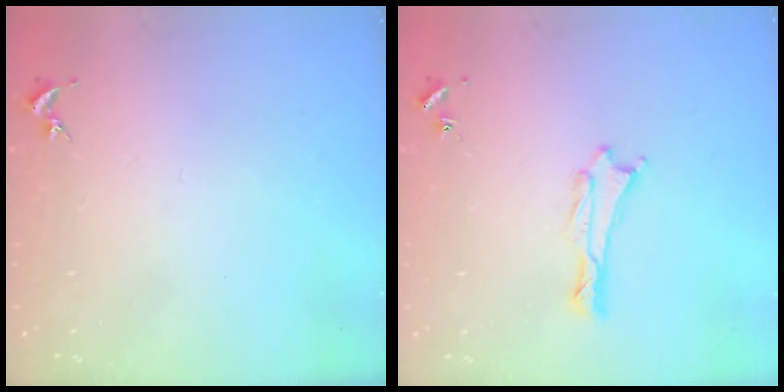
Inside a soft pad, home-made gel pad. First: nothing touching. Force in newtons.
{"total": 0.0}